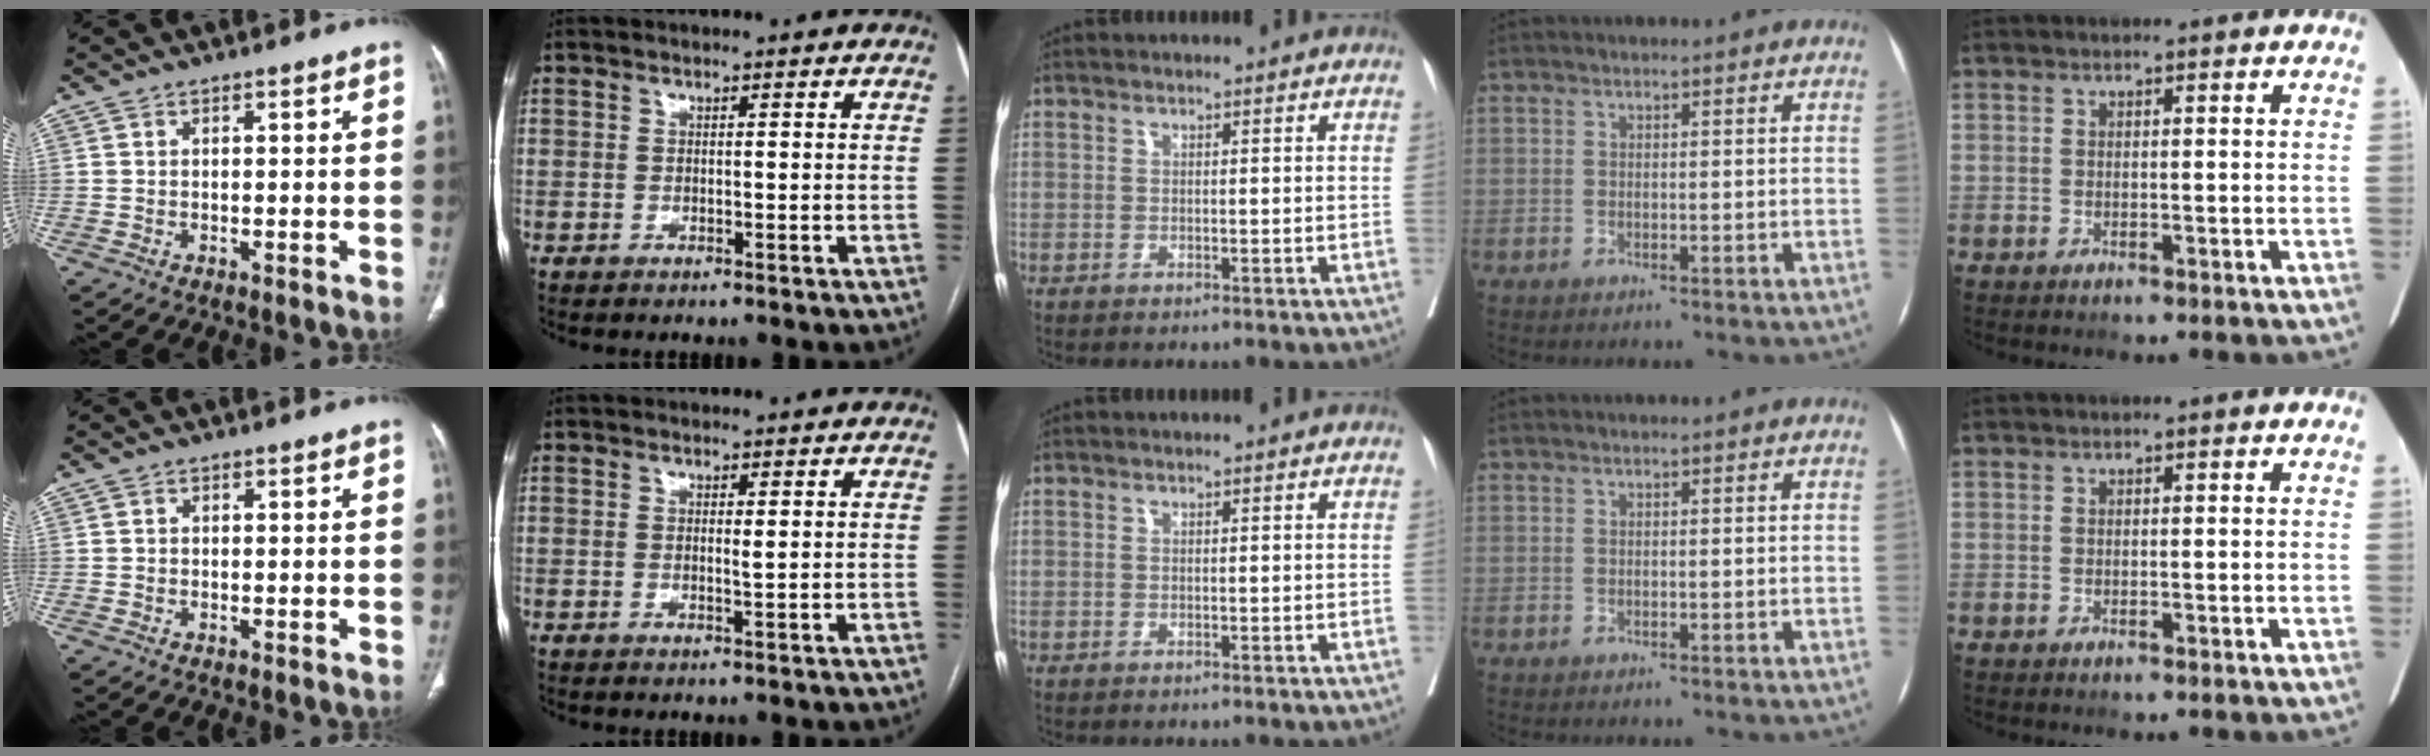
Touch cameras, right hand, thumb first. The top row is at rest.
{"index": {"total": 0.8, "force": [0.2, 0.0, 0.8], "torque": [-0.016, -0.002, 0.003]}}